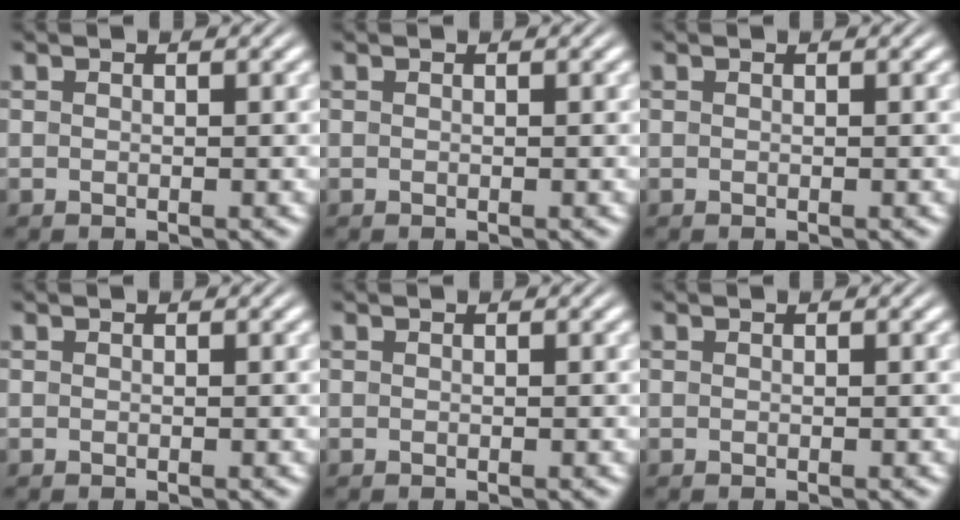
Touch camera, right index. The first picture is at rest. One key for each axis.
{"total": 0.0}
{"total": 0.0}
{"total": 0.0}
{"total": 0.0}
{"total": 0.0}